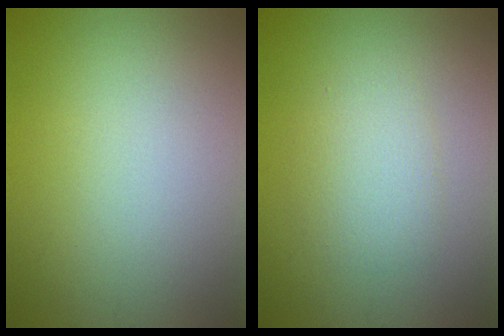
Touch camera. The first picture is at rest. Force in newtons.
{"total": 2.4, "press": 2.4, "slide": 0.2}